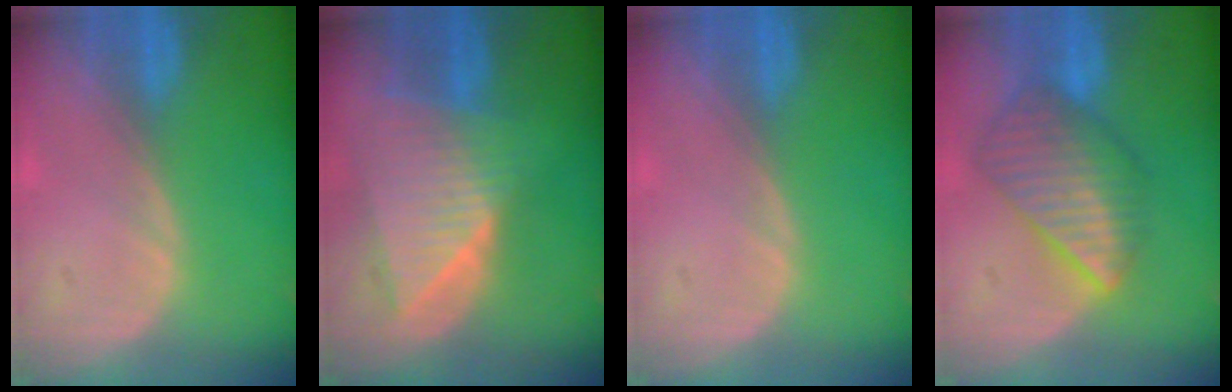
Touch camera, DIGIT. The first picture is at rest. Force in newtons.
{"total": 8.9, "press": 7.8, "slide": 4.2}
{"total": 0.0}
{"total": 8.4, "press": 7.5, "slide": 3.9}